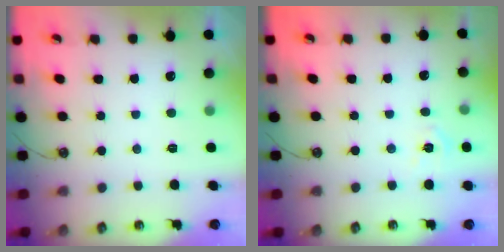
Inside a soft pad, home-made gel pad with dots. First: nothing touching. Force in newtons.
{"total": 4.2, "press": 4.2, "slide": 0.4}